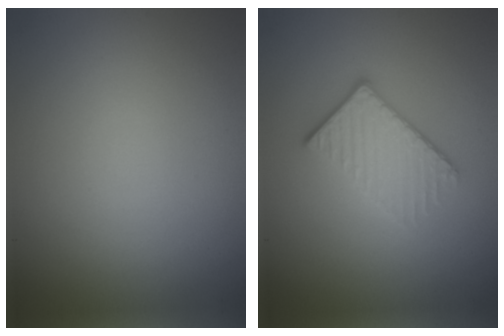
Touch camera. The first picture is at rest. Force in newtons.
{"total": 3.6, "press": 3.1, "slide": 1.7}